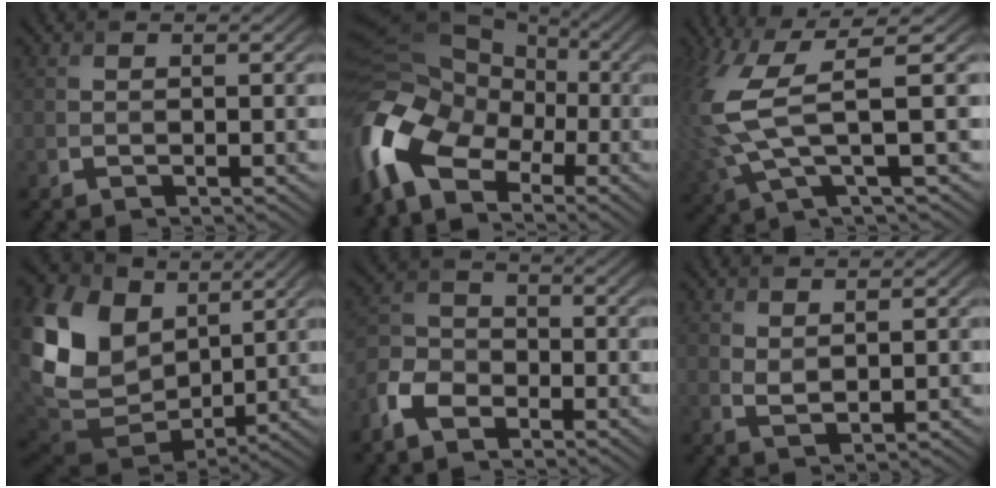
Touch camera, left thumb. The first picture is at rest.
{"total": 13.9, "force": [-5.6, 9.2, 8.8], "torque": [-0.237, -0.033, -0.115]}
{"total": 10.4, "force": [1.7, 3.1, 9.7], "torque": [-0.242, -0.004, 0.033]}
{"total": 16.1, "force": [4.7, 11.6, 10.2], "torque": [-0.286, 0.010, 0.094]}
{"total": 5.7, "force": [-3.7, 3.4, 2.7], "torque": [-0.068, 0.001, -0.092]}
{"total": 2.1, "force": [1.7, 0.6, 1.1], "torque": [-0.027, -0.003, 0.039]}